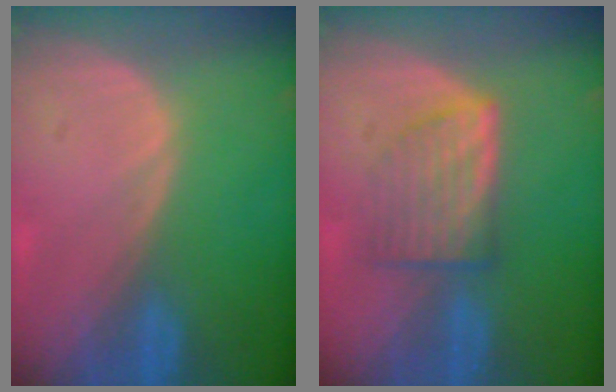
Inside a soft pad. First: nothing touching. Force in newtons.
{"total": 6.2, "press": 5.9, "slide": 1.8}